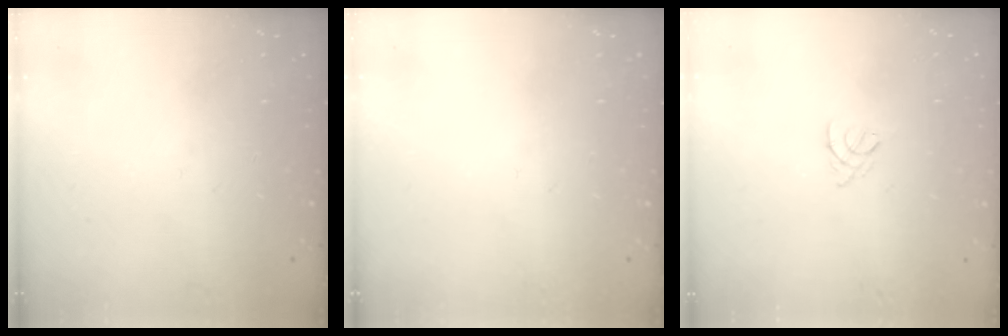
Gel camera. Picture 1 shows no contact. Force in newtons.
{"total": 0.0}
{"total": 2.0, "press": 1.9, "slide": 0.5}